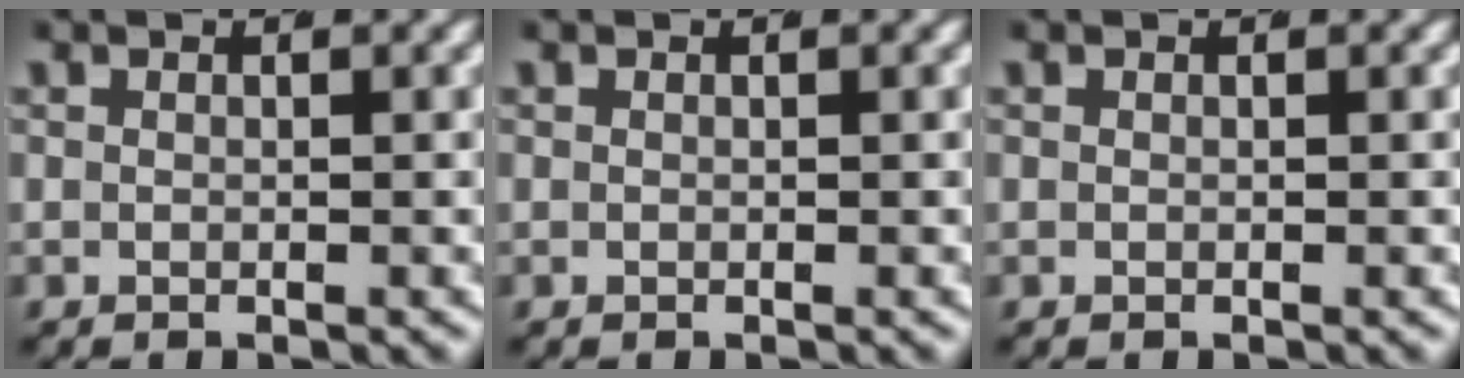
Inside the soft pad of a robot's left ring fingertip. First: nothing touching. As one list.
[{"total": 0.0}, {"total": 0.0}]